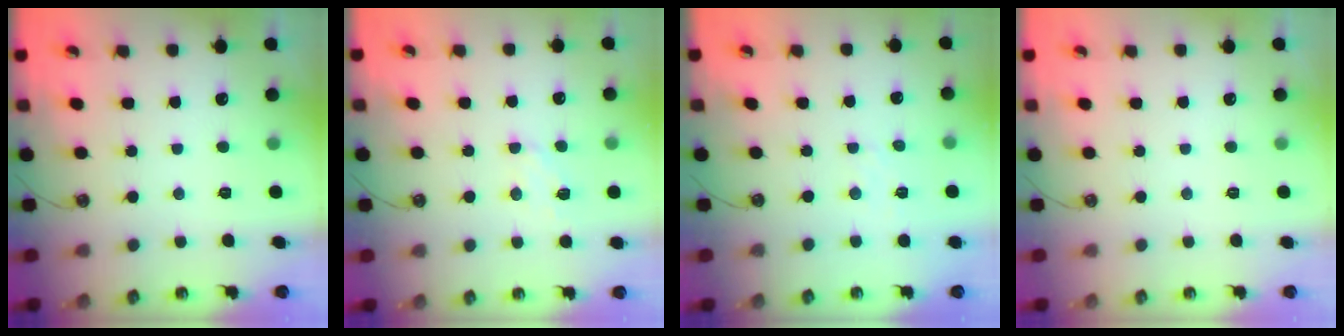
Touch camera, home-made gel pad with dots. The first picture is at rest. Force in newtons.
{"total": 7.1, "press": 7.0, "slide": 0.6}
{"total": 2.5, "press": 2.5, "slide": 0.4}
{"total": 0.0}